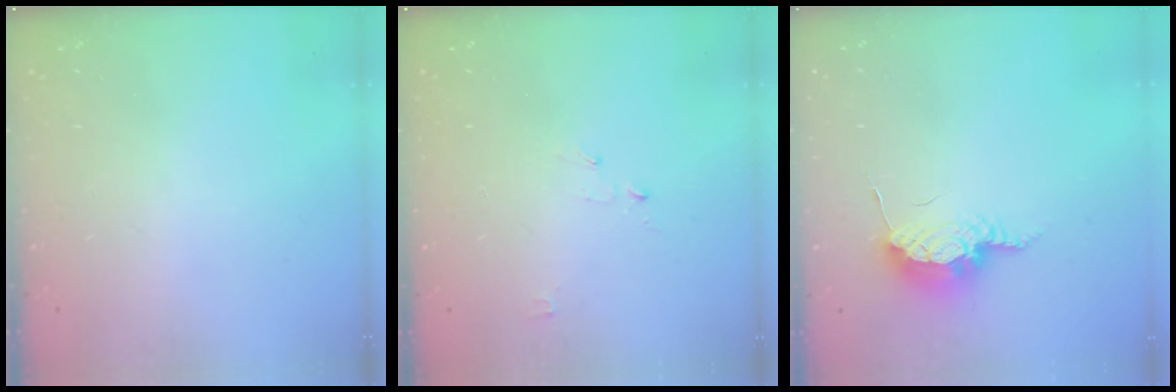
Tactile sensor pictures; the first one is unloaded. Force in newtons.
{"total": 2.4, "press": 2.4, "slide": 0.3}
{"total": 8.3, "press": 8.3, "slide": 0.3}